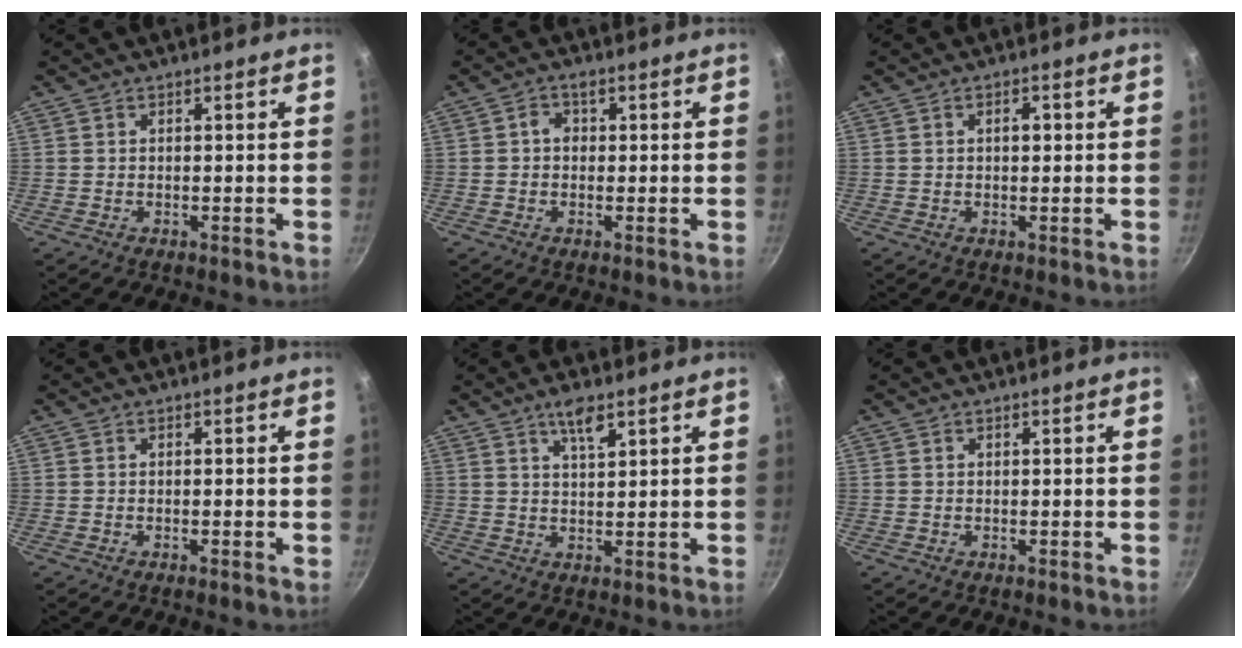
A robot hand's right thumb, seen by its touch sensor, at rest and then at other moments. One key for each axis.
{"total": 2.7, "fx": 0.2, "fy": 2.1, "fz": 1.6, "tx": -0.019, "ty": 0.004, "tz": -0.003}
{"total": 2.1, "fx": 0.3, "fy": 1.2, "fz": 1.7, "tx": -0.016, "ty": 0.002, "tz": 0.003}
{"total": 0.7, "fx": -0.2, "fy": 0.1, "fz": 0.6, "tx": -0.009, "ty": 0.001, "tz": -0.005}
{"total": 4.5, "fx": 2.7, "fy": 1.4, "fz": 3.3, "tx": -0.055, "ty": -0.013, "tz": 0.048}
{"total": 0.0}